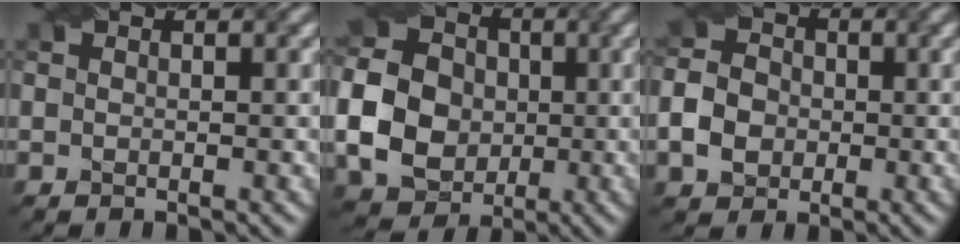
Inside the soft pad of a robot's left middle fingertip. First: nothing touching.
{"total": 8.4, "force": [-0.9, 7.1, 4.3], "torque": [-0.098, -0.003, -0.025]}
{"total": 3.9, "force": [-1.1, 3.3, 1.8], "torque": [-0.035, 0.006, -0.027]}